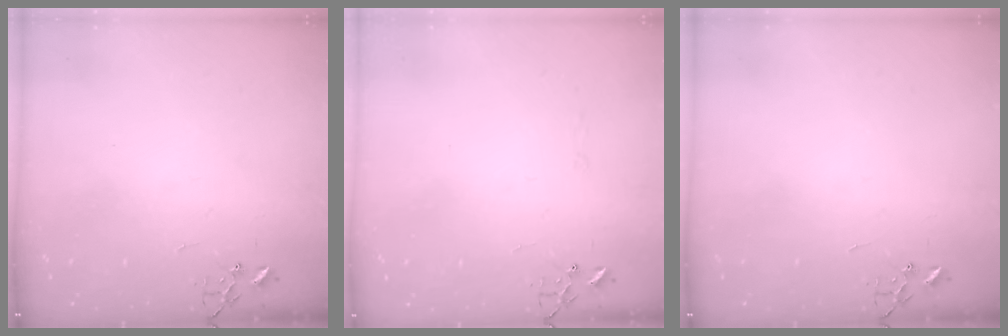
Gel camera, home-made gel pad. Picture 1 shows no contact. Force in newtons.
{"total": 2.6, "press": 2.6, "slide": 0.5}
{"total": 0.0}